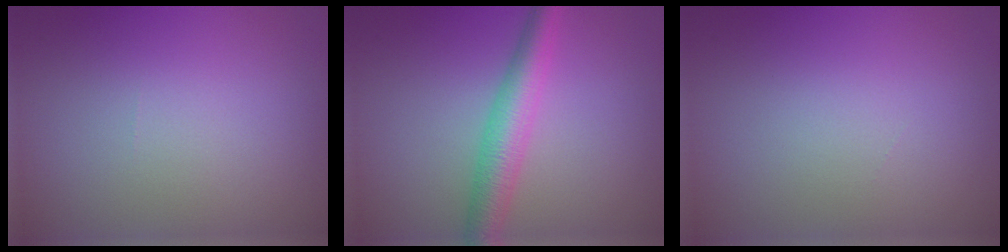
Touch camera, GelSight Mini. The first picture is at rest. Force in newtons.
{"total": 4.3, "press": 4.3, "slide": 0.1}
{"total": 0.0}